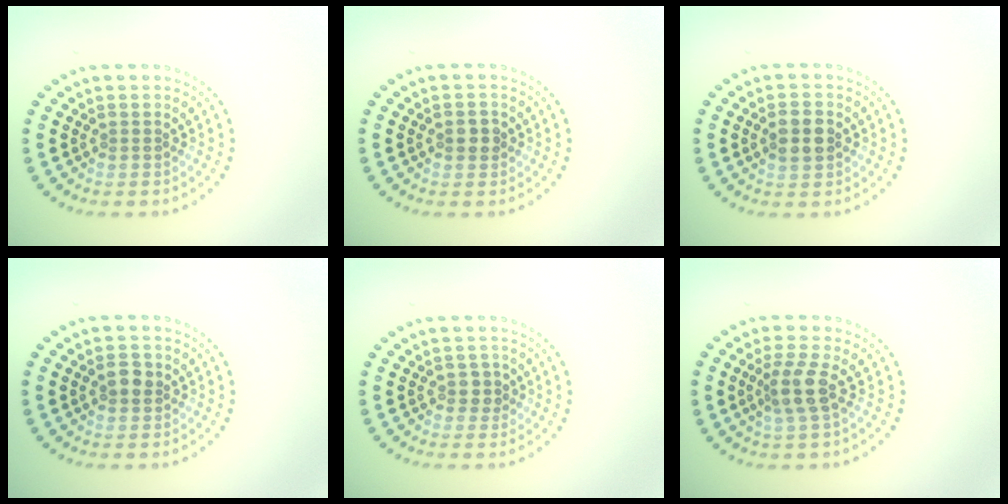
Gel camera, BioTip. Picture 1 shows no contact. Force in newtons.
{"total": 1.5, "press": 1.5, "slide": 0.0}
{"total": 2.6, "press": 2.6, "slide": 0.1}
{"total": 1.7, "press": 1.7, "slide": 0.2}
{"total": 1.3, "press": 1.1, "slide": 0.6}
{"total": 2.8, "press": 2.3, "slide": 1.7}